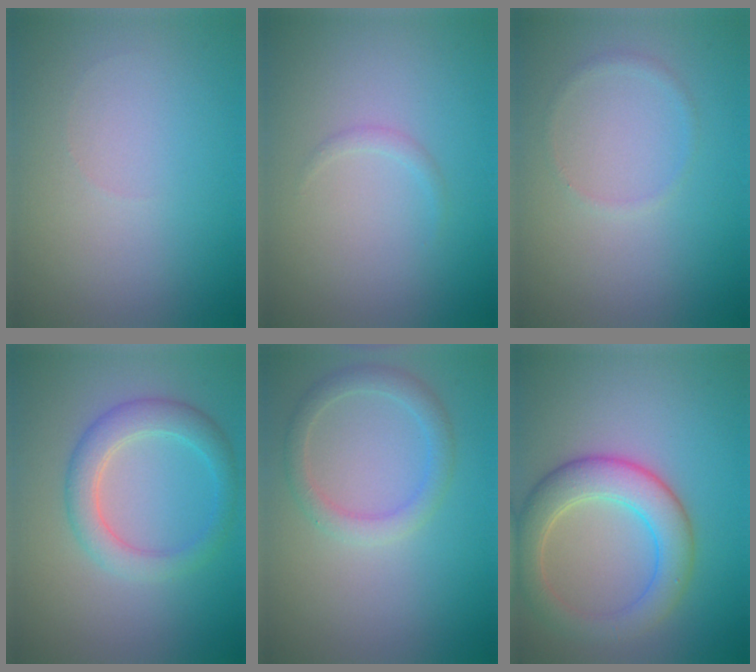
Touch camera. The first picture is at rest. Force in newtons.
{"total": 0.7, "press": 0.7, "slide": 0.0}
{"total": 0.8, "press": 0.8, "slide": 0.2}
{"total": 3.5, "press": 3.5, "slide": 0.2}
{"total": 2.3, "press": 2.3, "slide": 0.1}
{"total": 5.5, "press": 5.5, "slide": 0.2}